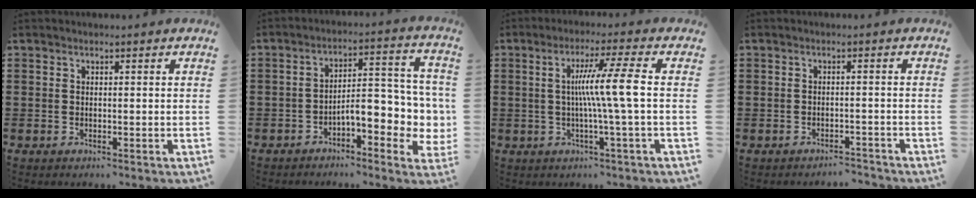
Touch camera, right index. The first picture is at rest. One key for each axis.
{"total": 6.9, "fx": -2.0, "fy": 3.4, "fz": 5.7, "tx": -0.080, "ty": -0.014, "tz": -0.042}
{"total": 8.1, "fx": 0.1, "fy": -0.8, "fz": 8.1, "tx": -0.150, "ty": 0.002, "tz": -0.011}
{"total": 2.2, "fx": -2.2, "fy": 0.3, "fz": -0.2, "tx": -0.005, "ty": 0.002, "tz": -0.050}